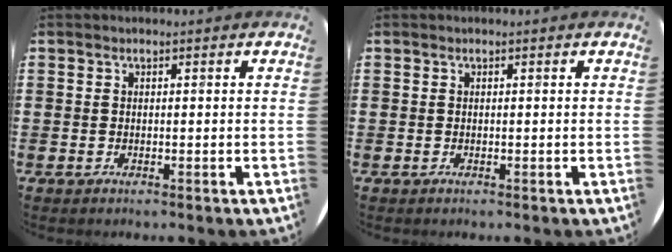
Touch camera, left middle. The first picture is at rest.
{"total": 0.0}